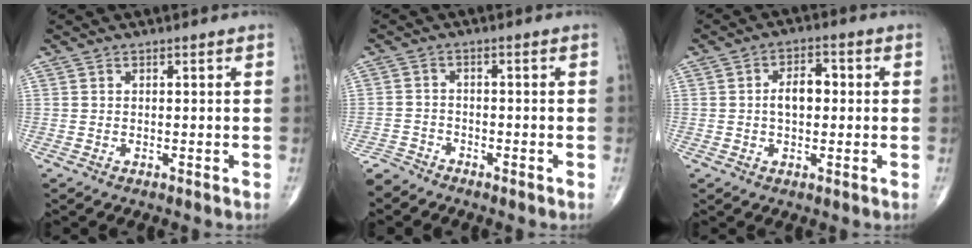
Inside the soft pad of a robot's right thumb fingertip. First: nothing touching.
{"total": 3.2, "force": [-3.0, 1.0, -0.1], "torque": [0.000, 0.000, -0.064]}
{"total": 5.6, "force": [0.2, 3.4, 4.5], "torque": [-0.067, 0.015, -0.003]}